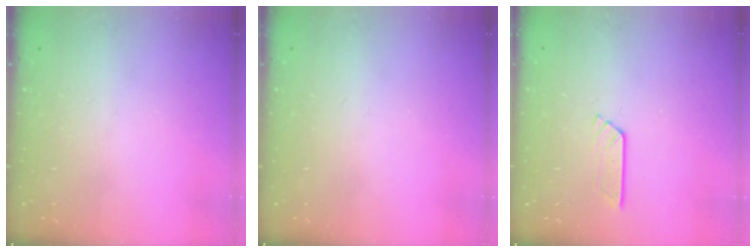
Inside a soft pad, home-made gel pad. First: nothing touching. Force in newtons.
{"total": 0.0}
{"total": 3.5, "press": 3.4, "slide": 0.3}